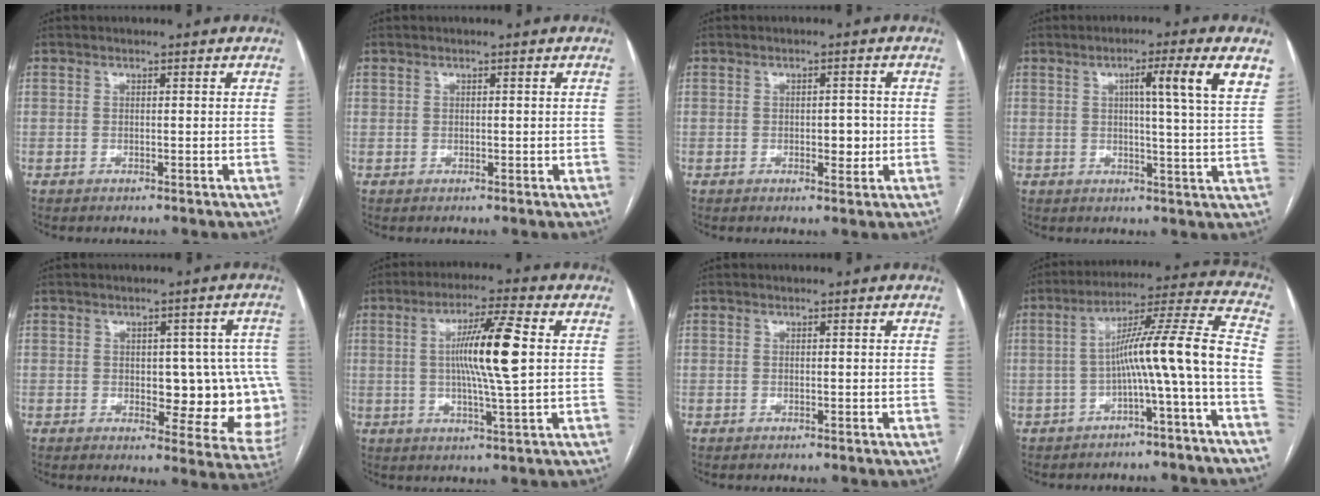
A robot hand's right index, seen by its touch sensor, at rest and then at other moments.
{"total": 0.8, "force": [0.5, 0.6, 0.3], "torque": [0.000, 0.001, 0.010]}
{"total": 2.9, "force": [-0.3, 1.5, 2.5], "torque": [-0.030, 0.001, 0.000]}
{"total": 9.2, "force": [3.8, -0.8, 8.3], "torque": [-0.118, 0.005, 0.050]}
{"total": 12.3, "force": [-0.4, 5.8, 10.9], "torque": [-0.110, 0.011, 0.006]}
{"total": 10.6, "force": [1.3, -0.3, 10.5], "torque": [-0.189, 0.002, 0.020]}
{"total": 0.0}
{"total": 12.0, "force": [-3.6, -1.2, 11.4], "torque": [-0.170, 0.032, -0.057]}